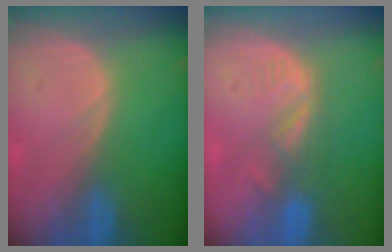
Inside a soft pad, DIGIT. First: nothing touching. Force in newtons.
{"total": 4.0, "press": 3.6, "slide": 1.7}